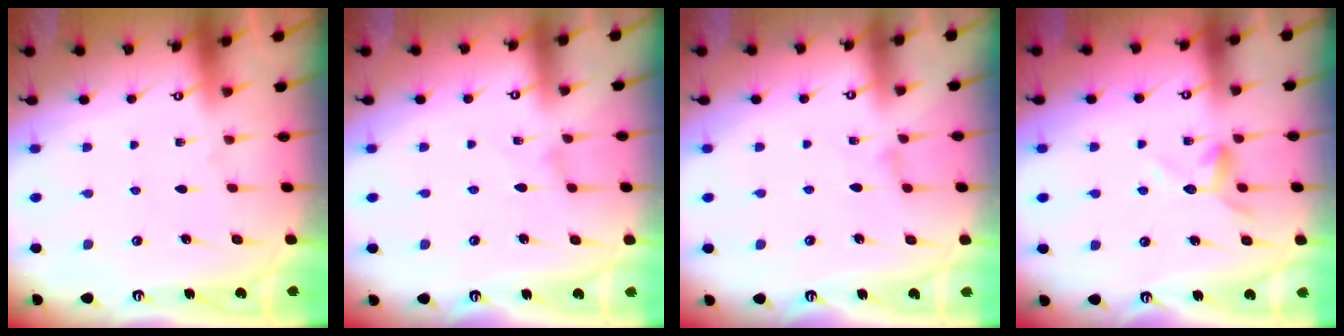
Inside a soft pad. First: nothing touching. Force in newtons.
{"total": 0.5, "press": 0.5, "slide": 0.1}
{"total": 0.8, "press": 0.7, "slide": 0.3}
{"total": 5.2, "press": 5.2, "slide": 0.6}